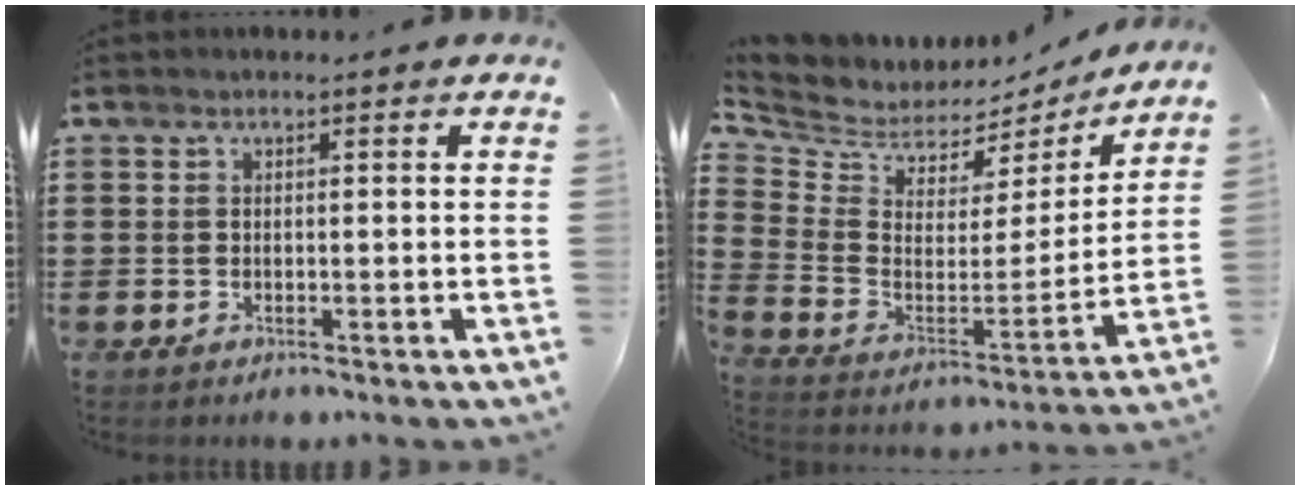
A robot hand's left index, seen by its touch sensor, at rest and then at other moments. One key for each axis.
{"total": 4.9, "fx": 4.3, "fy": 2.3, "fz": 0.0, "tx": -0.036, "ty": -0.045, "tz": 0.073}